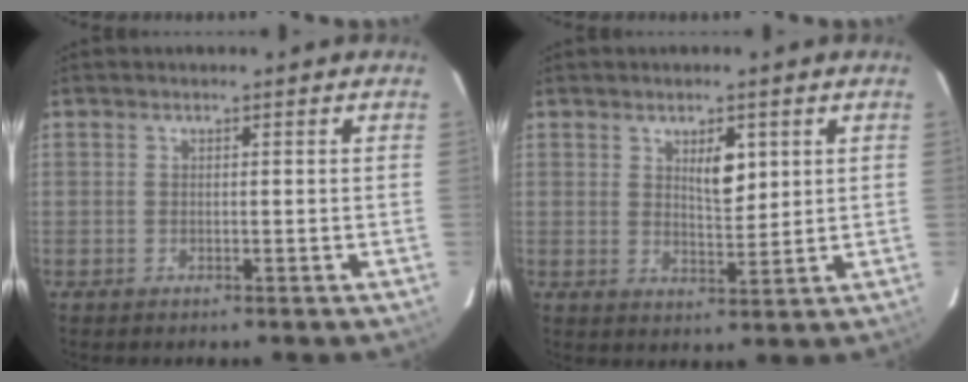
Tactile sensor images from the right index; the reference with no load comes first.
{"total": 4.4, "force": [1.9, 1.7, 3.6], "torque": [-0.059, -0.003, 0.034]}